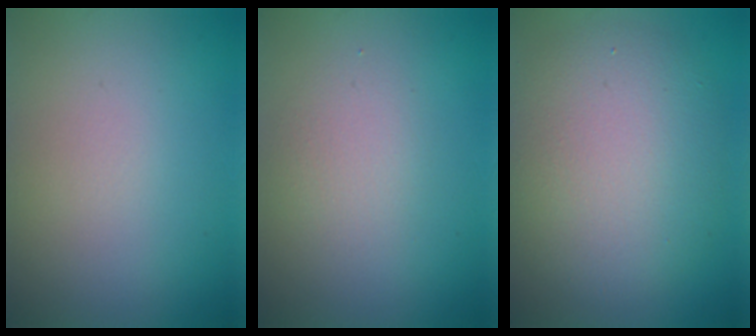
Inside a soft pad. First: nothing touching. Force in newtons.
{"total": 1.9, "press": 1.9, "slide": 0.1}
{"total": 7.7, "press": 7.7, "slide": 0.5}